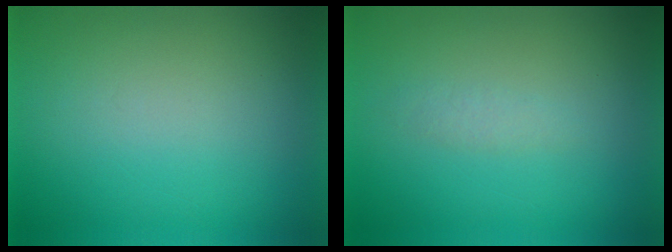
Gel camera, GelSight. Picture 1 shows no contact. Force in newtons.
{"total": 1.3}